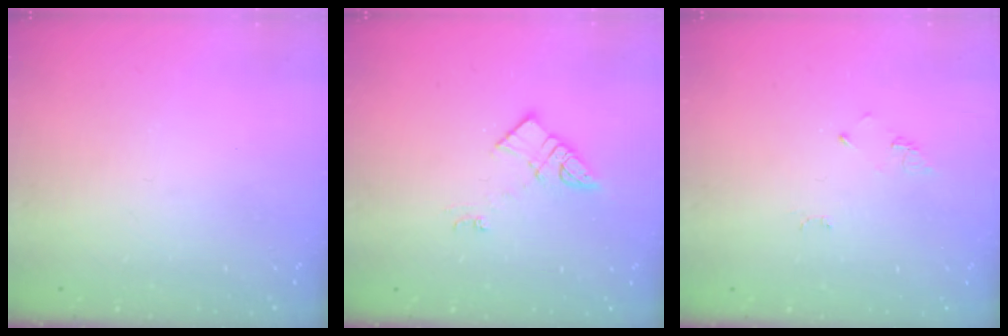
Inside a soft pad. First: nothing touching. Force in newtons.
{"total": 6.4, "press": 6.4, "slide": 0.6}
{"total": 2.6, "press": 2.6, "slide": 0.4}